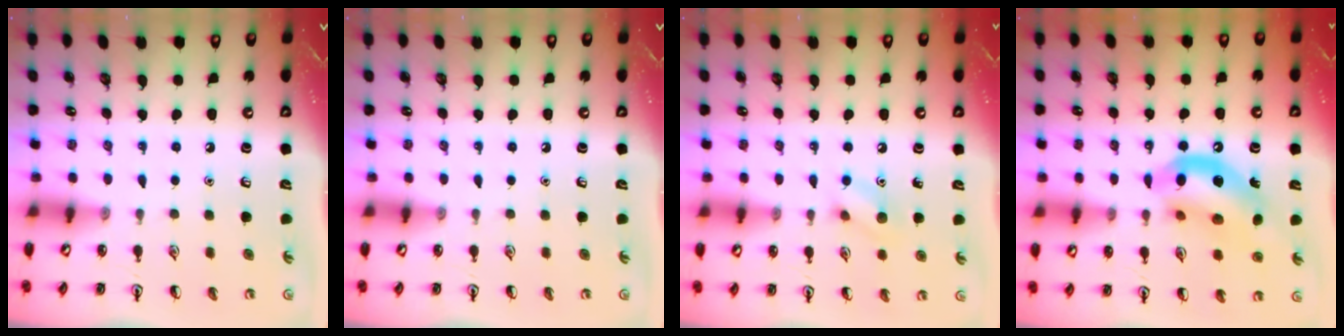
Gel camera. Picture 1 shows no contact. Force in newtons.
{"total": 0.0}
{"total": 7.4, "press": 7.4, "slide": 0.7}
{"total": 14.2, "press": 13.7, "slide": 3.6}